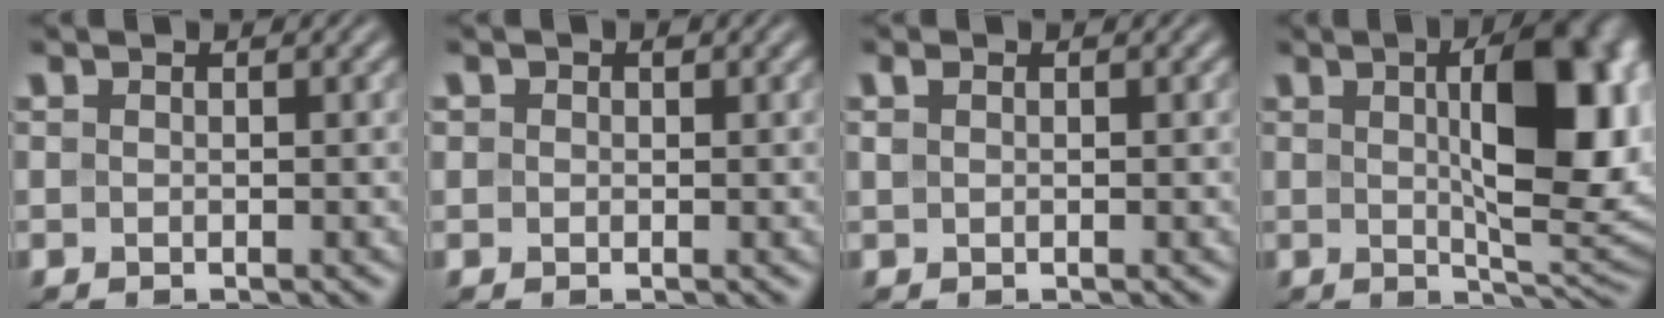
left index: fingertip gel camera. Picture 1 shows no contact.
{"total": 0.7, "force": [0.2, 0.5, 0.3], "torque": [-0.001, -0.002, 0.001]}
{"total": 0.8, "force": [0.4, 0.3, 0.6], "torque": [-0.017, 0.004, 0.009]}
{"total": 12.2, "force": [1.9, 4.5, 11.2], "torque": [-0.144, 0.005, 0.033]}